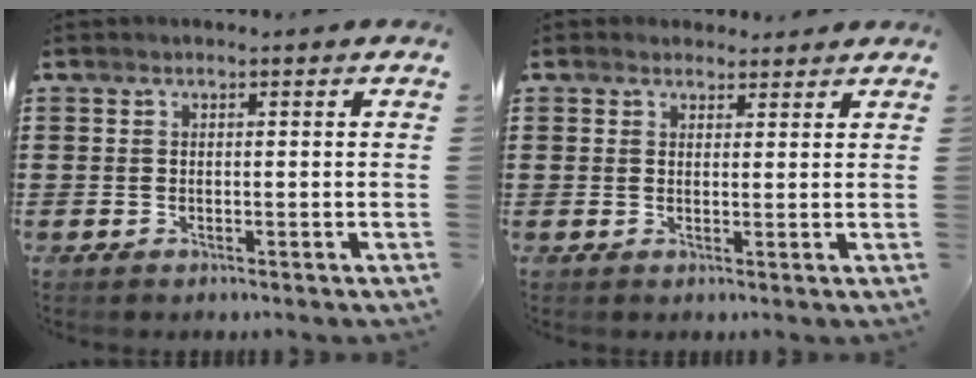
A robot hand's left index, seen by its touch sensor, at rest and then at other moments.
{"total": 2.1, "force": [1.9, 1.0, 0.0], "torque": [0.002, 0.002, 0.036]}